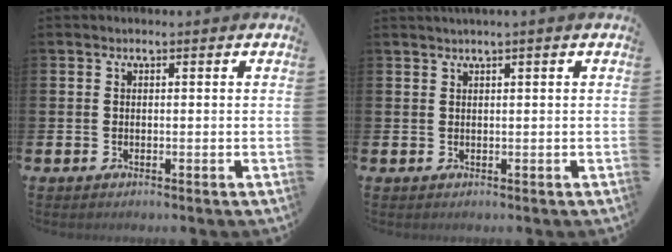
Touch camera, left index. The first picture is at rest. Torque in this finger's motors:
{"motor_torque": [0.86, -0.92, 0.09, 0.05]}